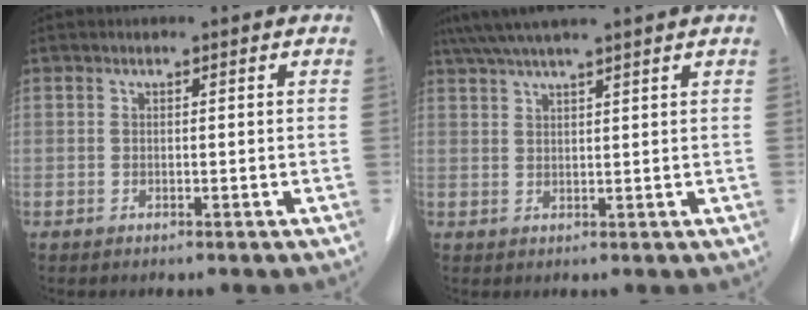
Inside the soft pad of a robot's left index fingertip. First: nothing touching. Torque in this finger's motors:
{"motor_torque": [0.53, -0.50, 0.25, 0.19]}